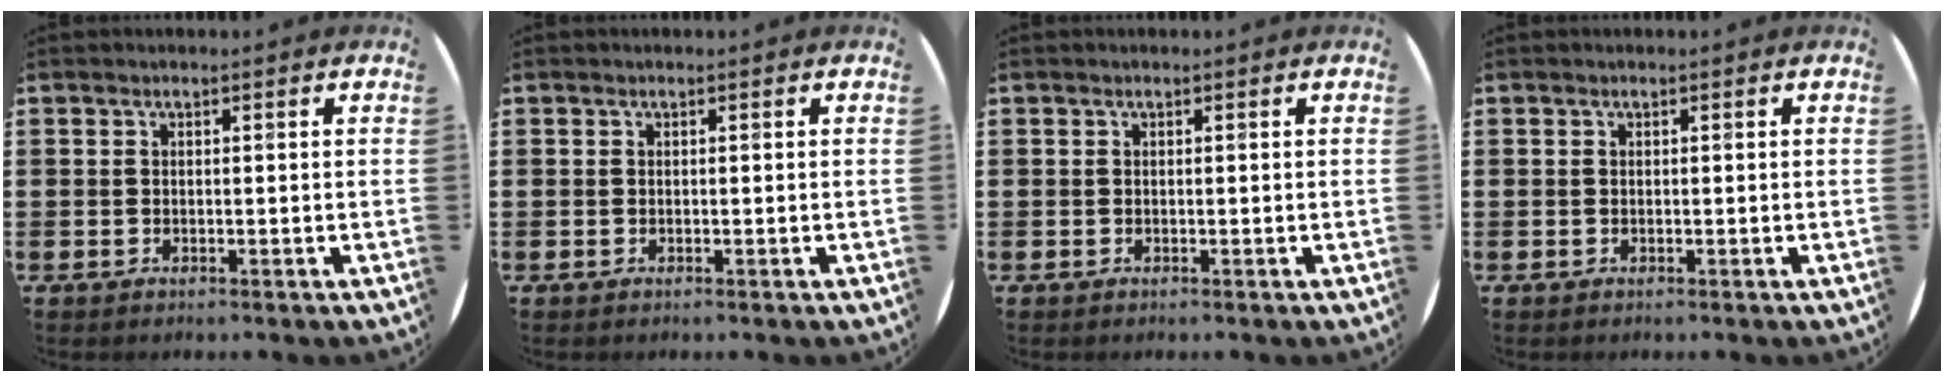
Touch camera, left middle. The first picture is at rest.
{"total": 0.0}
{"total": 0.0}
{"total": 0.0}